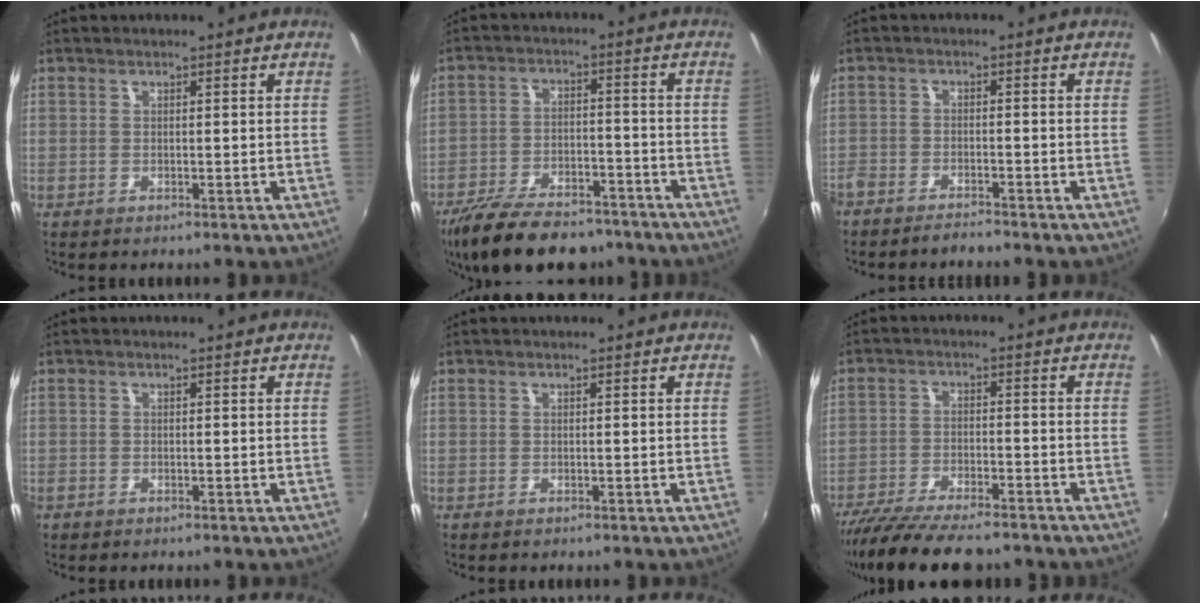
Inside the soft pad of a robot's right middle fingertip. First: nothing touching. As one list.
[{"total": 18.0, "force": [-14.2, 6.8, 8.7], "torque": [-0.183, -0.022, -0.221]}, {"total": 5.2, "force": [-4.7, 1.3, 1.6], "torque": [-0.053, -0.011, -0.085]}, {"total": 0.7, "force": [-0.6, 0.4, 0.1], "torque": [-0.004, -0.004, -0.015]}, {"total": 0.0}, {"total": 13.8, "force": [-11.6, 3.1, 6.7], "torque": [-0.146, -0.034, -0.194]}]